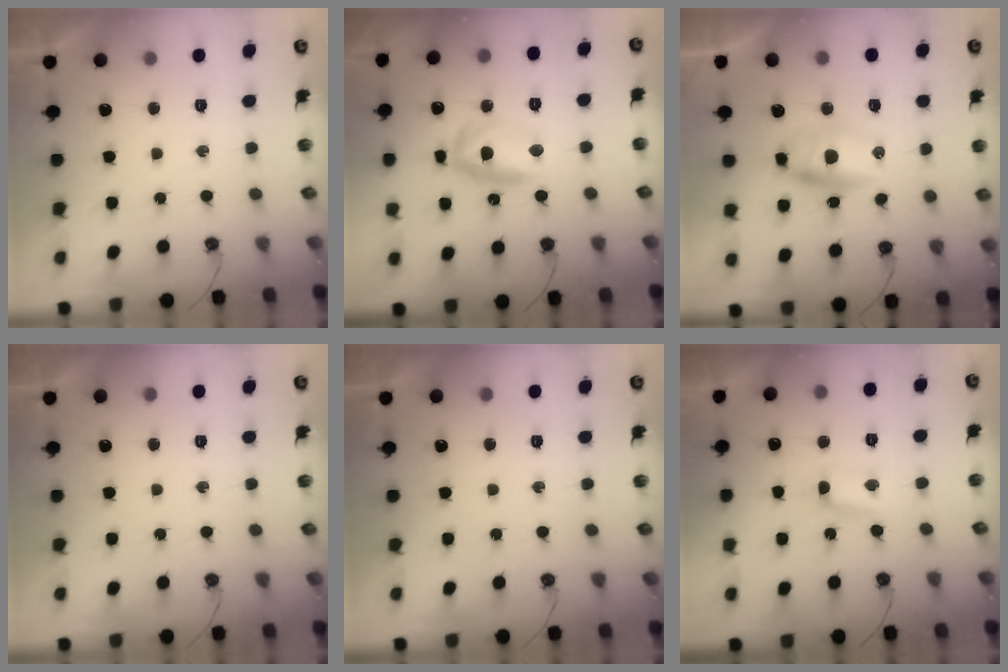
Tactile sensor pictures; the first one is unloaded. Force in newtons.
{"total": 11.4, "press": 11.4, "slide": 1.0}
{"total": 7.2, "press": 7.2, "slide": 0.8}
{"total": 0.0}
{"total": 0.0}
{"total": 4.3, "press": 4.3, "slide": 0.4}